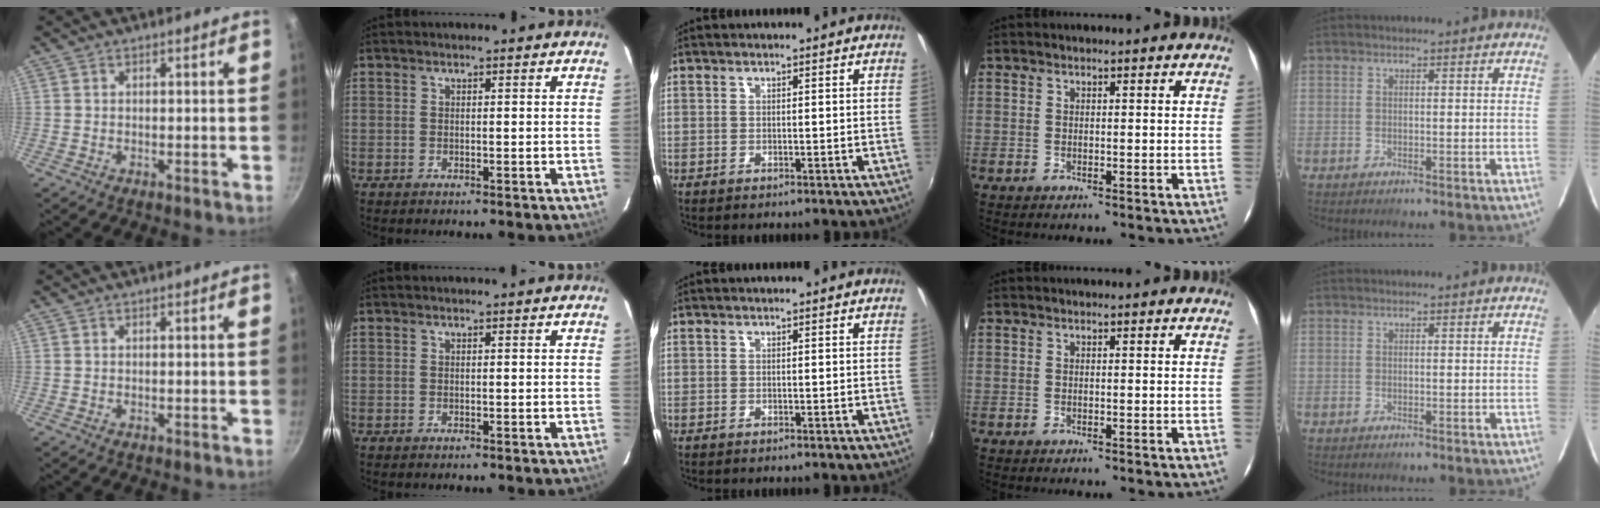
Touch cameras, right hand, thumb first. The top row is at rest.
{}